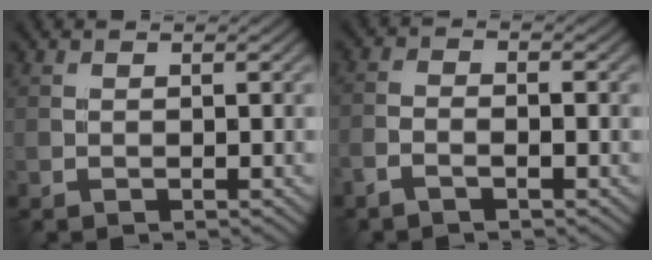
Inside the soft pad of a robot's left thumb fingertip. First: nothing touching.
{"total": 2.3, "force": [-1.5, 0.6, 1.6], "torque": [-0.038, 0.001, -0.036]}